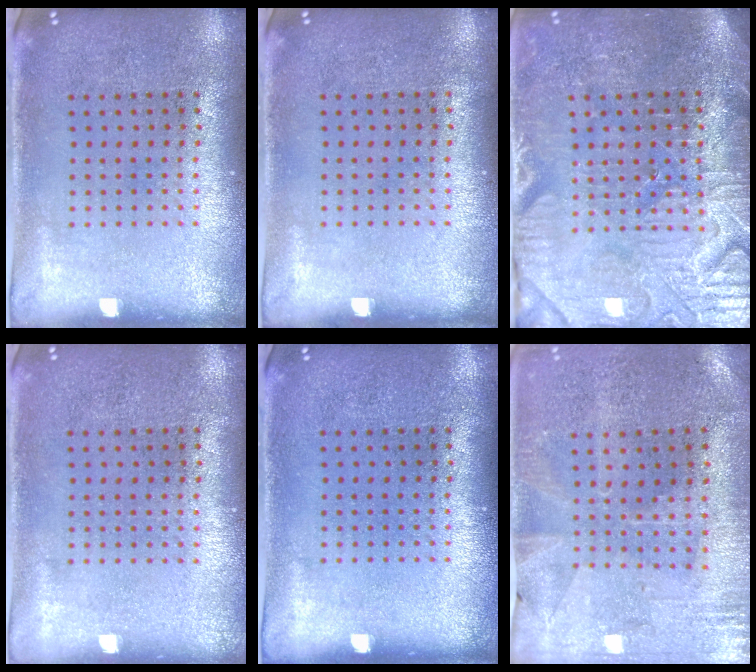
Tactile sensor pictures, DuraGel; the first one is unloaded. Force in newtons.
{"total": 0.0}
{"total": 4.0, "press": 3.9, "slide": 1.2}
{"total": 0.0}
{"total": 0.0}
{"total": 0.5, "press": 0.3, "slide": 0.4}